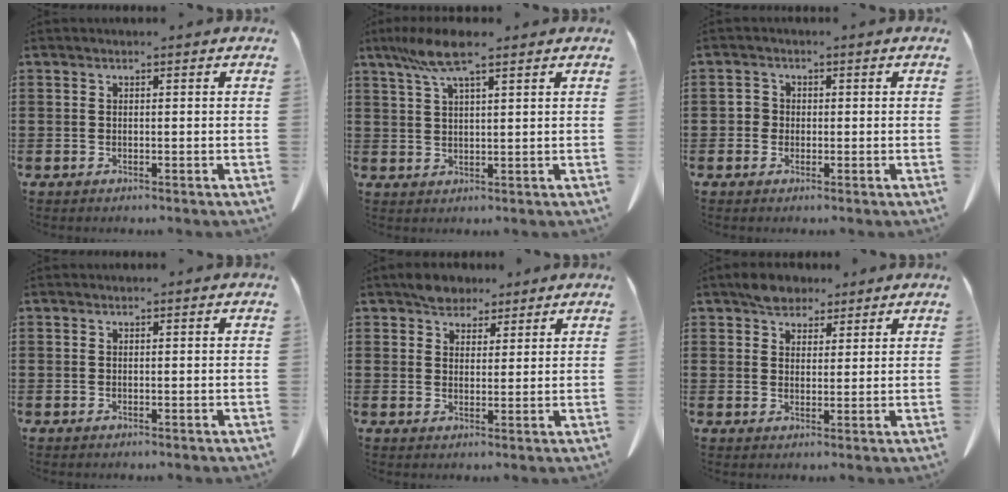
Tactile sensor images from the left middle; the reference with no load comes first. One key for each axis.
{"total": 6.9, "fx": 4.4, "fy": 1.2, "fz": 5.2, "tx": -0.111, "ty": 0.003, "tz": 0.079}
{"total": 1.7, "fx": 0.0, "fy": 1.6, "fz": 0.6, "tx": -0.015, "ty": 0.007, "tz": -0.002}
{"total": 0.0}
{"total": 4.2, "fx": 3.5, "fy": 2.2, "fz": 0.5, "tx": -0.015, "ty": 0.004, "tz": 0.066}
{"total": 4.3, "fx": 3.5, "fy": 2.3, "fz": 0.9, "tx": -0.020, "ty": 0.007, "tz": 0.066}